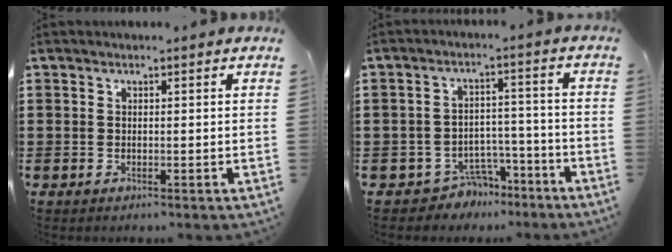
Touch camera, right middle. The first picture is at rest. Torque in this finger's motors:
{"motor_torque": [-0.06, 0.07, 0.04, -0.01]}